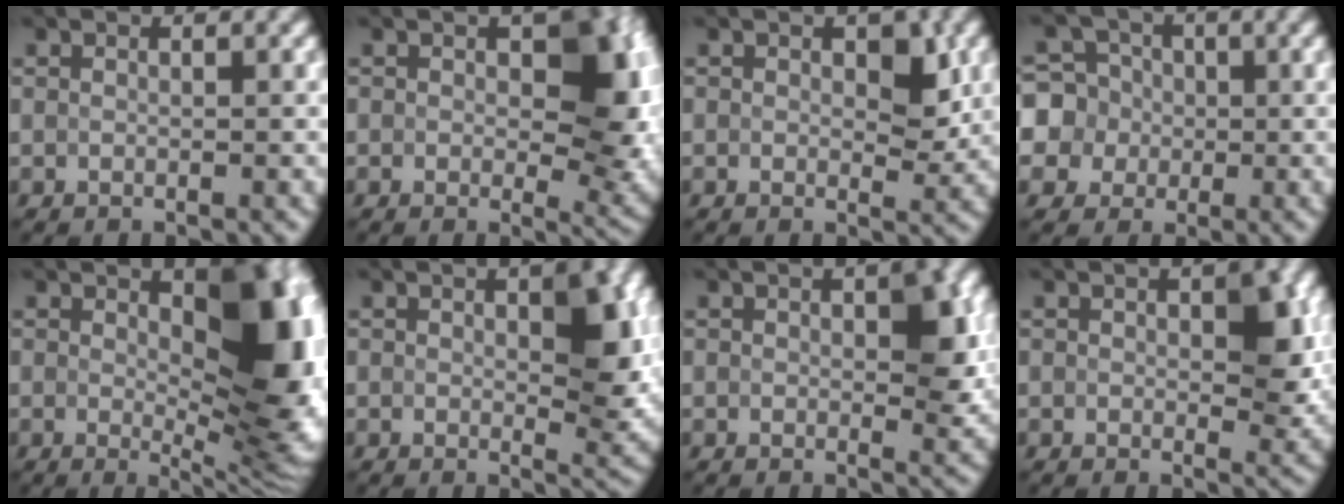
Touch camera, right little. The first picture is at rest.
{"total": 8.1, "force": [0.8, 4.7, 6.5], "torque": [-0.068, -0.001, 0.007]}
{"total": 2.8, "force": [0.5, 1.6, 2.3], "torque": [-0.025, -0.003, 0.004]}
{"total": 7.2, "force": [-0.1, 6.9, 1.8], "torque": [-0.050, 0.023, -0.026]}
{"total": 10.1, "force": [1.1, 4.5, 9.0], "torque": [-0.113, -0.003, 0.020]}
{"total": 5.9, "force": [0.7, 2.5, 5.3], "torque": [-0.063, -0.004, 0.013]}
{"total": 4.2, "force": [0.4, 2.0, 3.6], "torque": [-0.041, 0.000, 0.004]}
{"total": 4.4, "force": [0.5, 2.2, 3.8], "torque": [-0.044, -0.001, 0.005]}